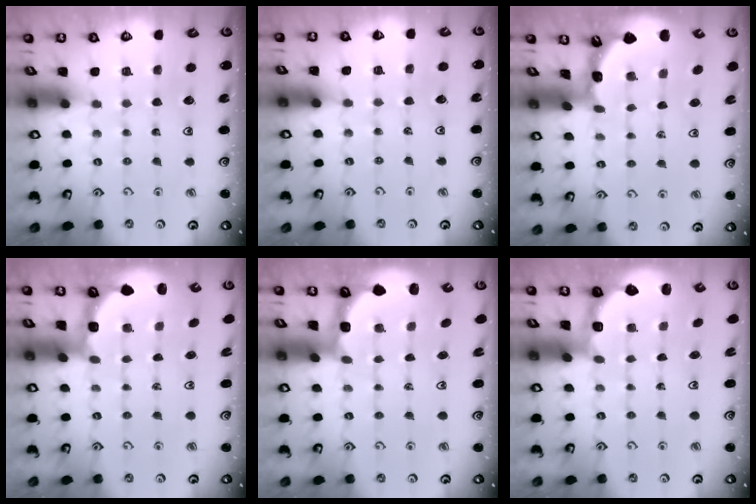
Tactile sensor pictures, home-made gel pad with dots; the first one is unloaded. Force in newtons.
{"total": 1.3, "press": 1.3, "slide": 0.2}
{"total": 1.7, "press": 1.7, "slide": 0.1}
{"total": 2.7, "press": 2.3, "slide": 1.4}
{"total": 2.8, "press": 2.2, "slide": 1.7}
{"total": 2.7, "press": 2.1, "slide": 1.8}